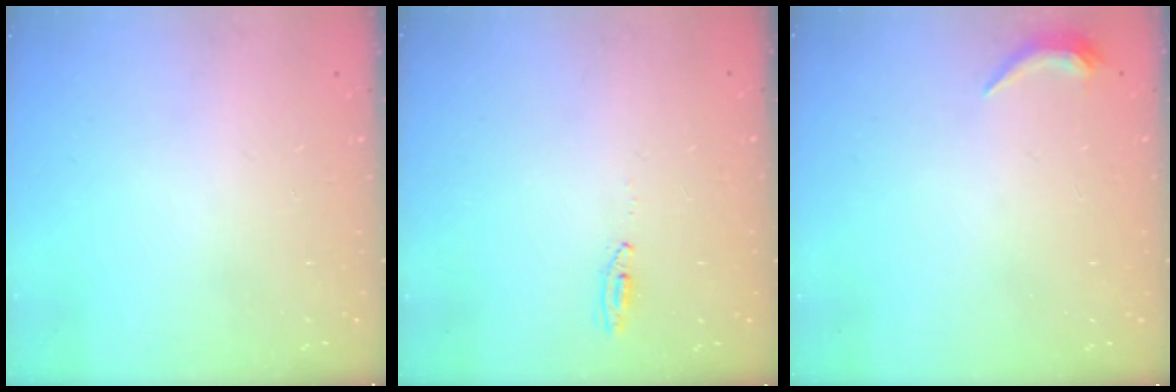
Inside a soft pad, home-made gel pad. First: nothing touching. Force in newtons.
{"total": 3.0, "press": 2.8, "slide": 1.1}
{"total": 4.6, "press": 4.5, "slide": 0.9}